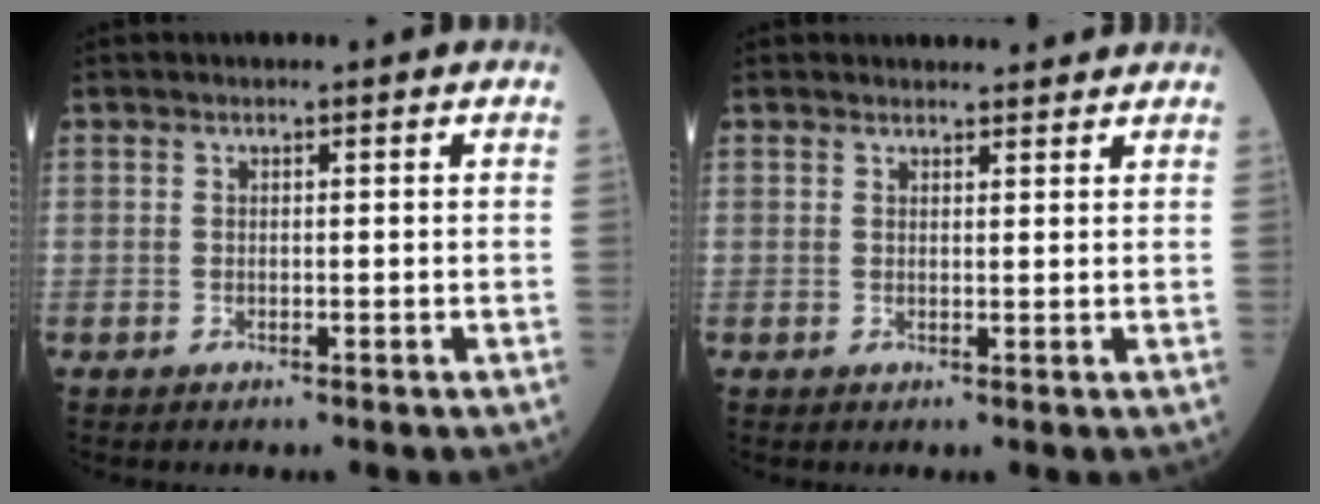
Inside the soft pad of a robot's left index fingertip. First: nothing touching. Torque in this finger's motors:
{"motor_torque": [0.86, -1.31, -0.03, 0.00]}